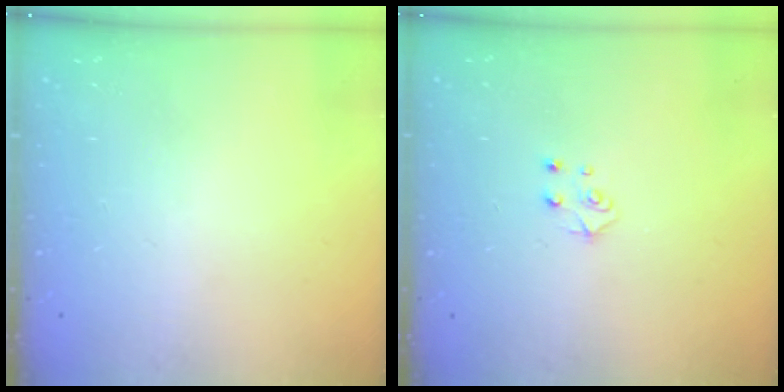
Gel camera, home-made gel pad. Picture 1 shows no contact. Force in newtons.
{"total": 4.5, "press": 4.4, "slide": 0.4}